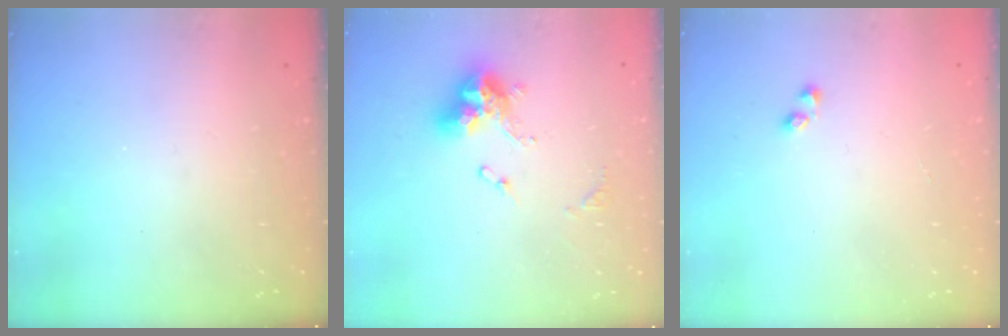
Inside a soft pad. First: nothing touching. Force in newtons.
{"total": 11.3, "press": 11.3, "slide": 1.0}
{"total": 1.0, "press": 0.9, "slide": 0.5}